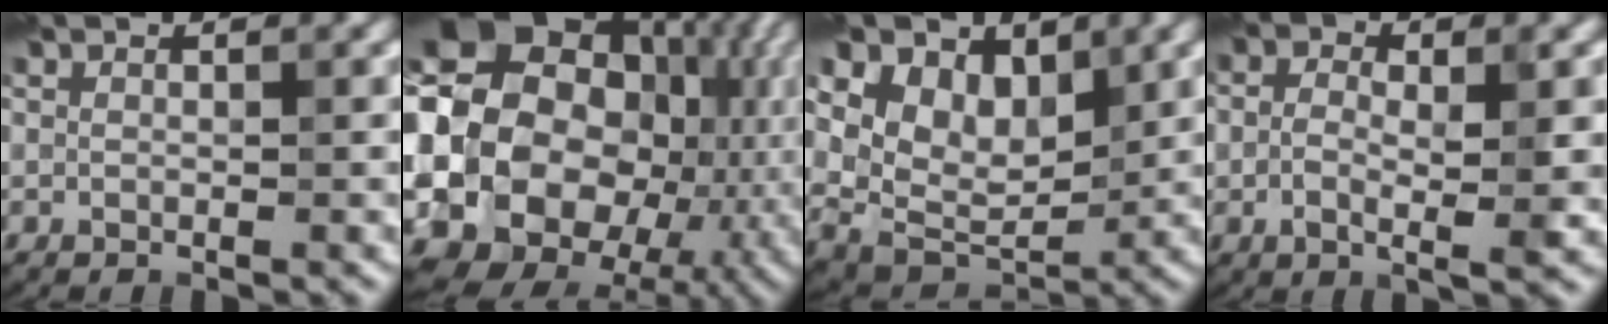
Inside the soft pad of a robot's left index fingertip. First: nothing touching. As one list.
[{"total": 22.3, "force": [-1.6, 18.6, 12.1], "torque": [-0.226, -0.008, -0.060]}, {"total": 7.4, "force": [3.6, 4.8, 4.4], "torque": [-0.093, 0.007, 0.056]}, {"total": 5.4, "force": [-0.2, 2.2, 4.9], "torque": [-0.085, -0.002, -0.008]}]